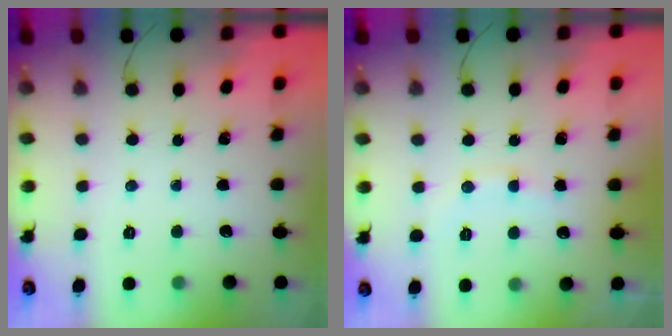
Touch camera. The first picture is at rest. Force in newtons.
{"total": 7.5, "press": 7.4, "slide": 0.7}